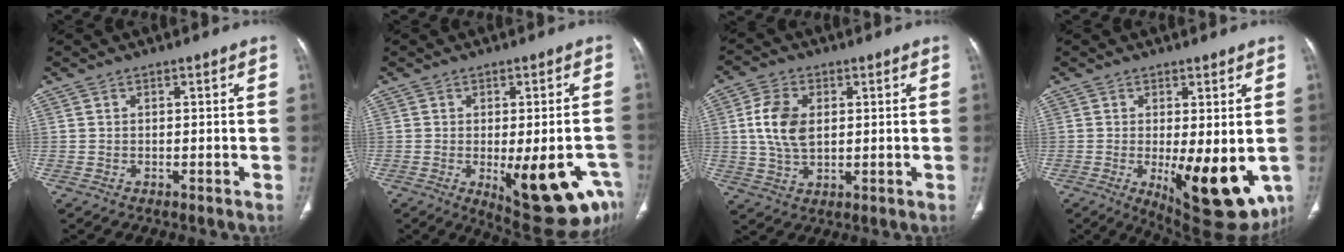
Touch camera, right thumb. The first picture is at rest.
{"total": 16.0, "force": [-6.2, 5.5, 13.7], "torque": [-0.112, 0.010, -0.061]}
{"total": 8.5, "force": [1.4, 5.3, 6.5], "torque": [-0.127, -0.001, 0.030]}
{"total": 14.9, "force": [-3.2, 5.6, 13.4], "torque": [-0.169, -0.028, -0.026]}